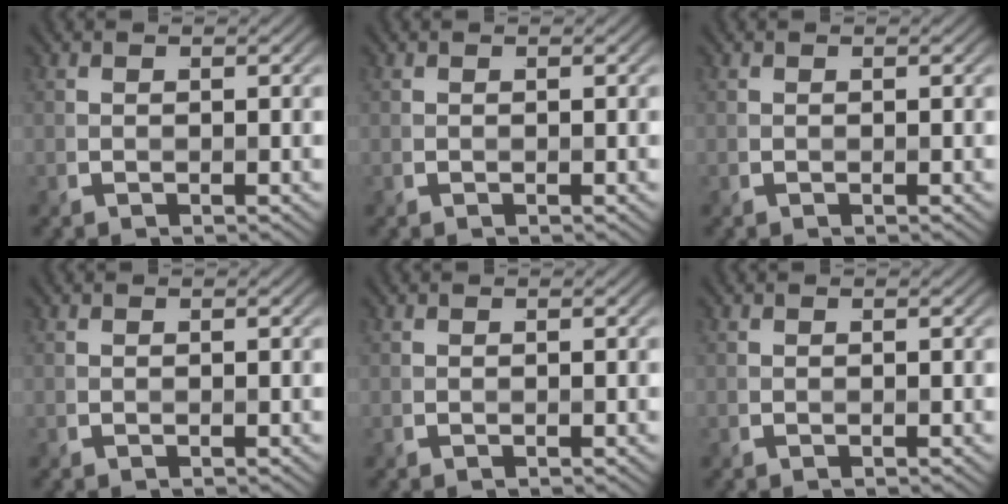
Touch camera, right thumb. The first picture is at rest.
{"total": 0.0}
{"total": 0.0}
{"total": 0.0}
{"total": 0.0}
{"total": 0.0}